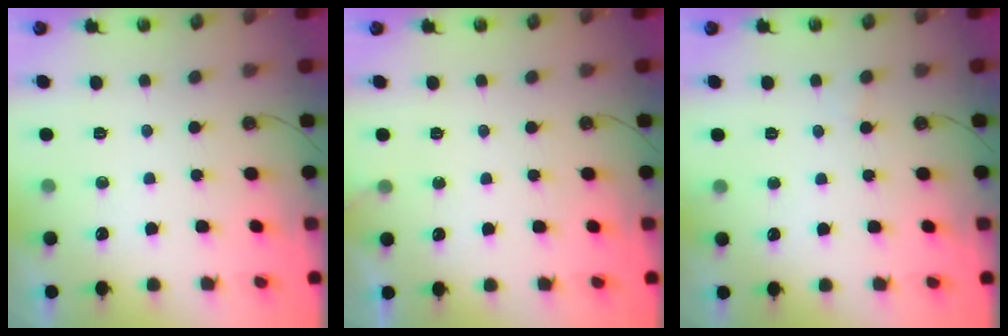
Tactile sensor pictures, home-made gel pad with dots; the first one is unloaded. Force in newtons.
{"total": 2.8, "press": 2.8, "slide": 0.2}
{"total": 2.9, "press": 2.9, "slide": 0.2}